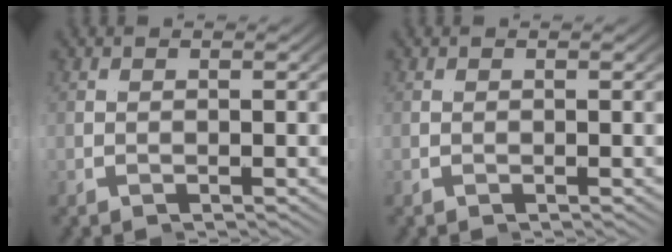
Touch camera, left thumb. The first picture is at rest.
{"total": 0.0}